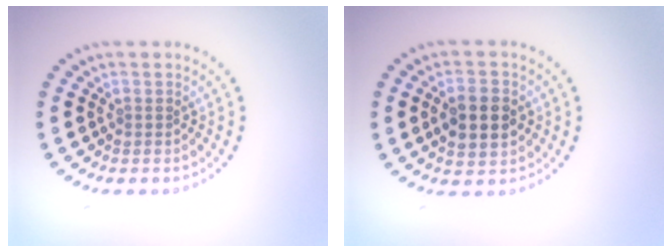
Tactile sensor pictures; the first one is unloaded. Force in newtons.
{"total": 4.4, "press": 4.4, "slide": 0.1}